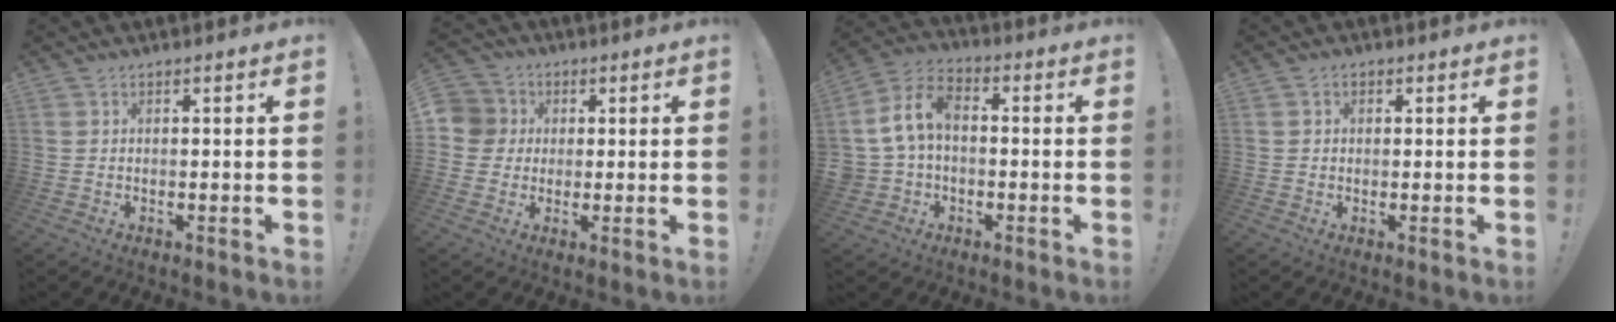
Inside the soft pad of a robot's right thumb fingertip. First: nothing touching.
{"total": 6.6, "force": [0.2, 6.4, 1.5], "torque": [-0.031, 0.010, 0.007]}
{"total": 11.7, "force": [1.1, 8.7, 7.8], "torque": [-0.147, 0.021, 0.026]}
{"total": 1.4, "force": [0.1, 1.2, 0.7], "torque": [-0.008, 0.003, 0.001]}